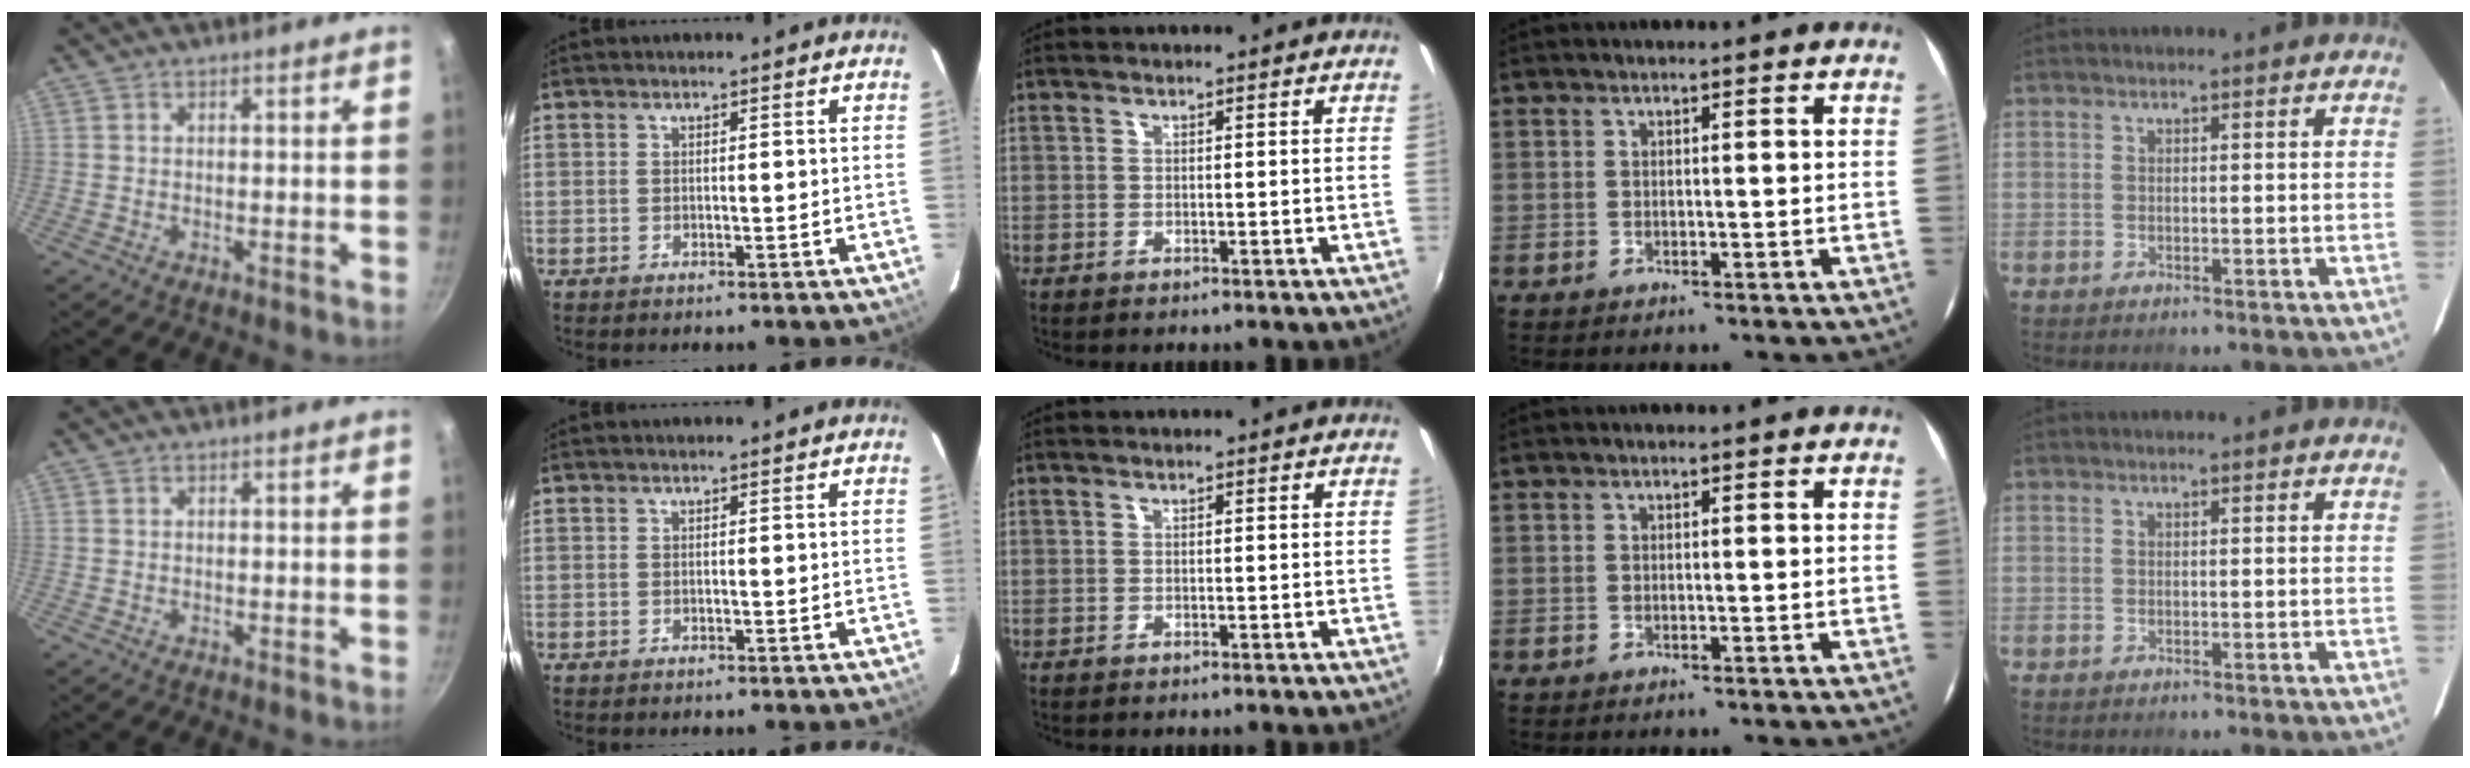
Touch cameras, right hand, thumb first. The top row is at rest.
{}